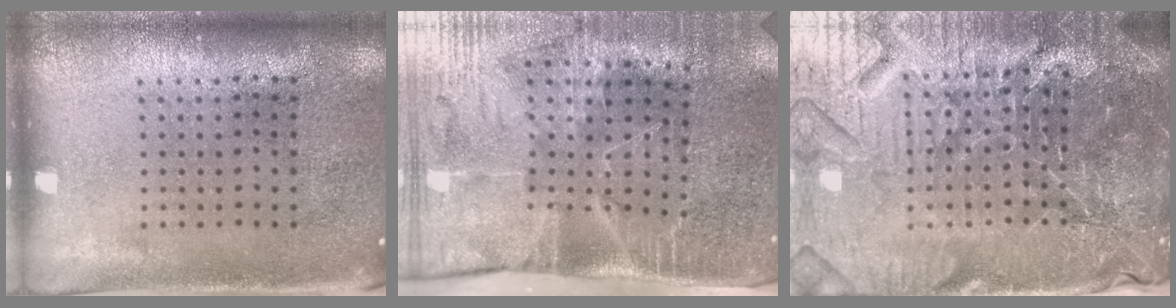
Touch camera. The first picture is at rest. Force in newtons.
{"total": 4.3, "press": 3.6, "slide": 2.4}
{"total": 6.6, "press": 5.9, "slide": 2.8}